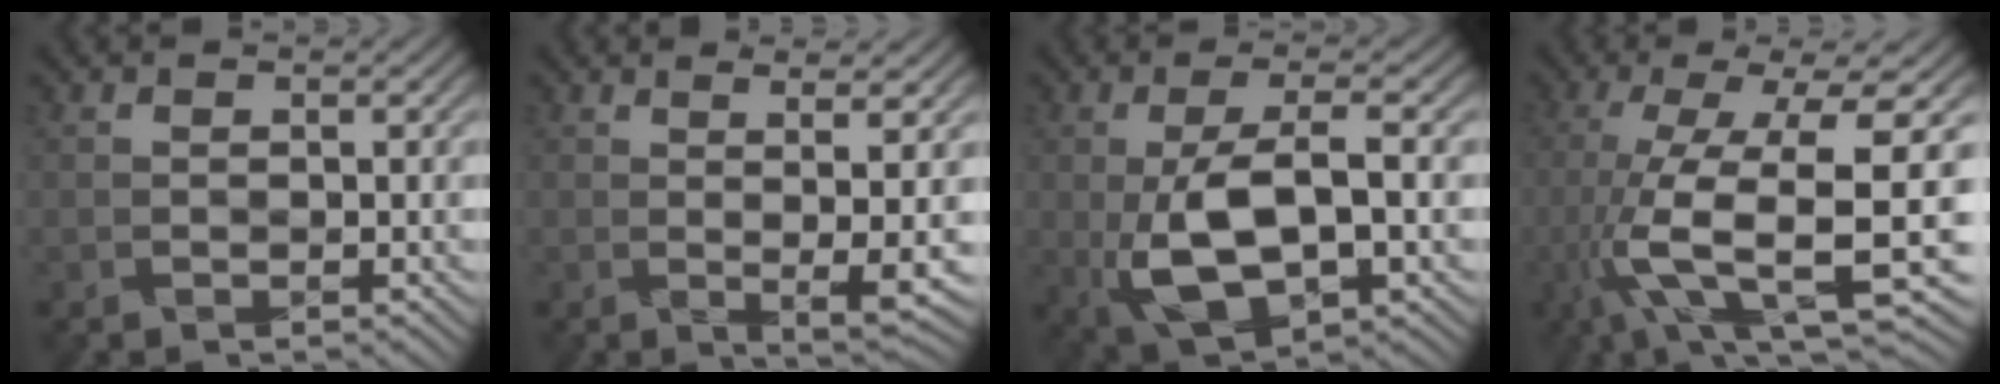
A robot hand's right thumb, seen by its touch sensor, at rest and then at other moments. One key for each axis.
{"total": 4.5, "fx": 1.1, "fy": -0.1, "fz": 4.4, "tx": -0.080, "ty": 0.004, "tz": 0.024}
{"total": 9.9, "fx": -1.9, "fy": 4.0, "fz": 8.9, "tx": -0.172, "ty": -0.003, "tz": -0.035}
{"total": 13.5, "fx": -3.1, "fy": 3.4, "fz": 12.7, "tx": -0.243, "ty": -0.007, "tz": -0.048}